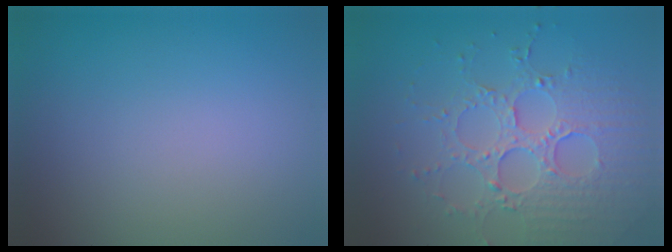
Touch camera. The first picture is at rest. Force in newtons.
{"total": 4.8, "press": 4.4, "slide": 2.0}